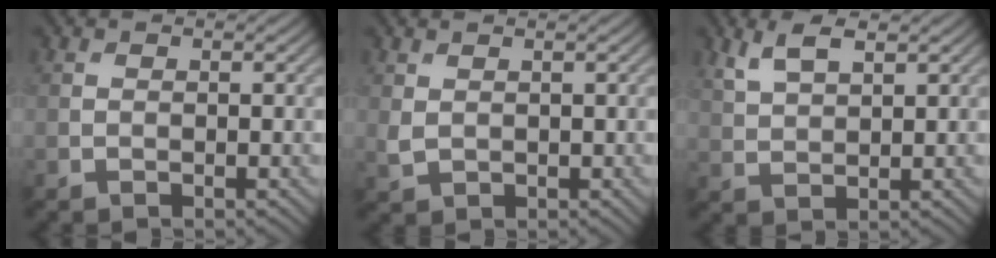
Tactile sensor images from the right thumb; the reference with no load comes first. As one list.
[{"total": 1.4, "force": [0.5, 1.0, 0.8], "torque": [-0.025, -0.002, 0.016]}, {"total": 4.6, "force": [2.9, 1.6, 3.2], "torque": [-0.082, 0.003, 0.064]}]